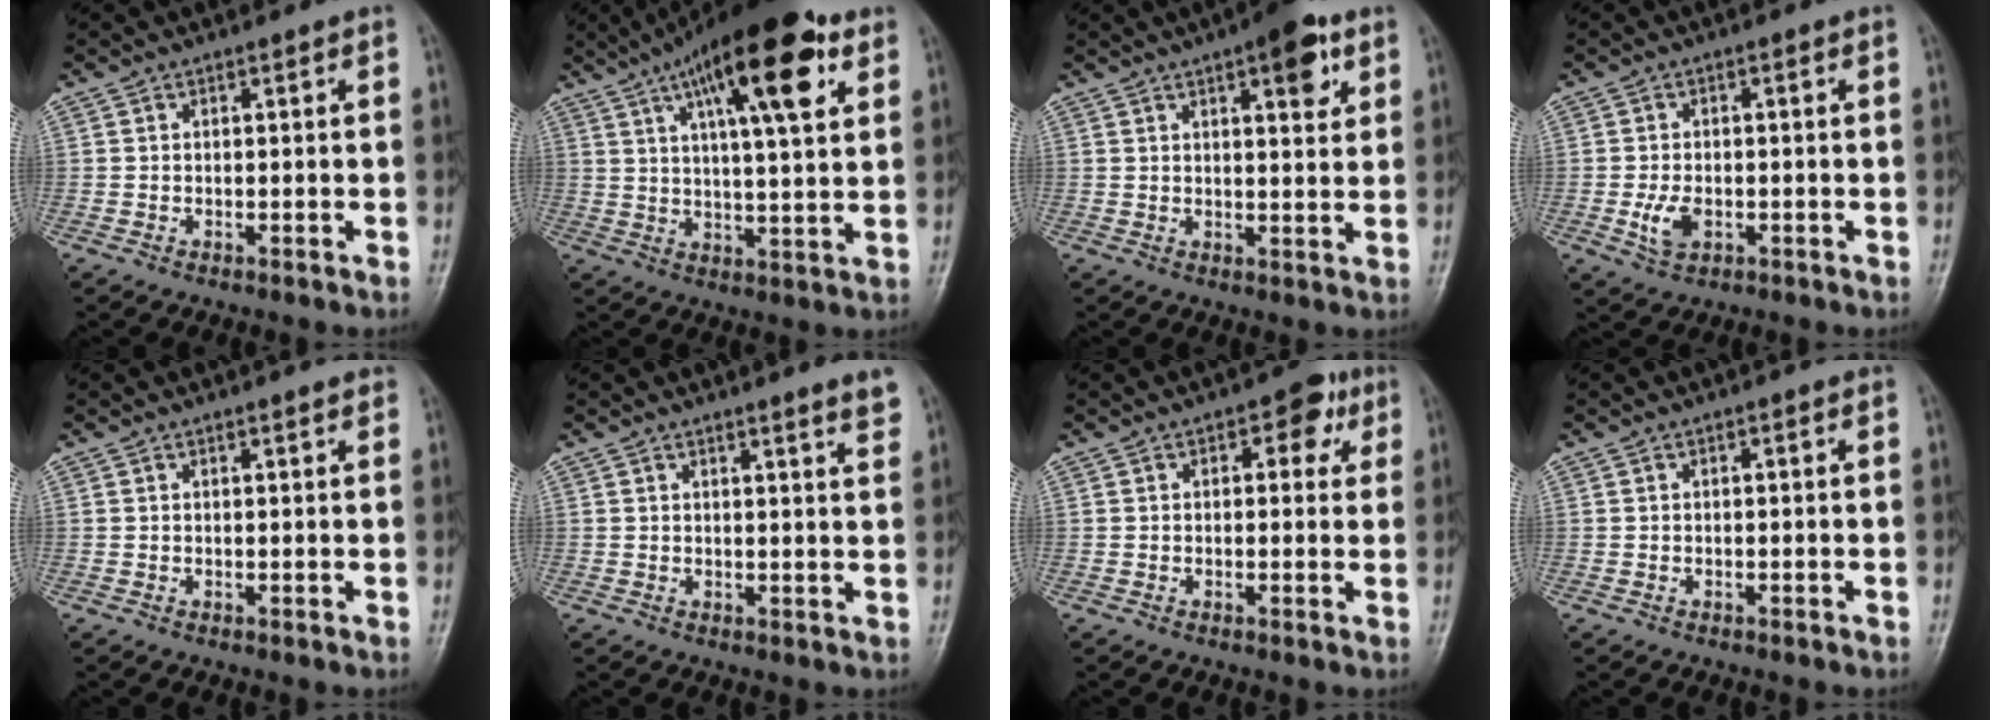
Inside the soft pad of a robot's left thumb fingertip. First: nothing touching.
{"total": 19.1, "force": [9.0, 5.6, 15.9], "torque": [-0.227, -0.013, 0.137]}
{"total": 8.1, "force": [4.1, 2.8, 6.3], "torque": [-0.066, -0.014, 0.051]}
{"total": 4.3, "force": [-1.1, 2.7, 3.2], "torque": [-0.062, 0.000, -0.017]}
{"total": 1.1, "force": [1.0, 0.2, 0.5], "torque": [-0.003, -0.002, 0.013]}
{"total": 3.2, "force": [2.7, -0.1, 1.7], "torque": [-0.018, -0.021, 0.030]}
{"total": 5.0, "force": [2.0, 3.0, 3.4], "torque": [-0.009, -0.001, 0.016]}
{"total": 0.0}